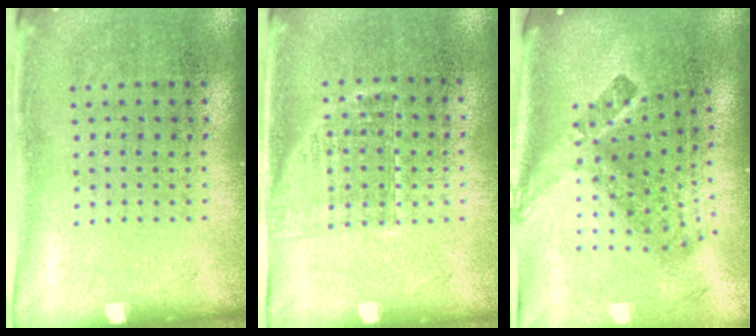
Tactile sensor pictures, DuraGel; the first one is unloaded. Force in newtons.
{"total": 1.2, "press": 1.0, "slide": 0.7}
{"total": 2.6, "press": 1.6, "slide": 2.0}